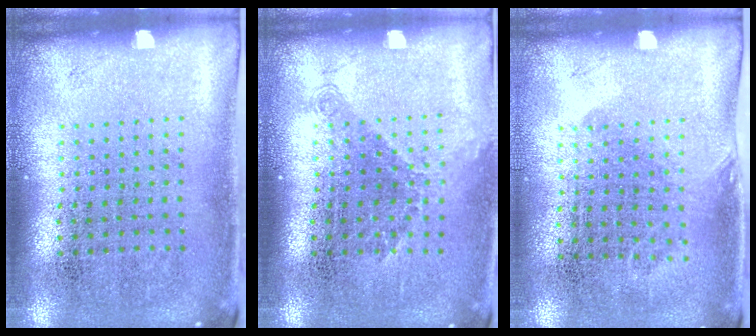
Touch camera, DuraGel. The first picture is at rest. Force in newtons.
{"total": 1.2, "press": 0.9, "slide": 0.8}
{"total": 0.8, "press": 0.6, "slide": 0.5}